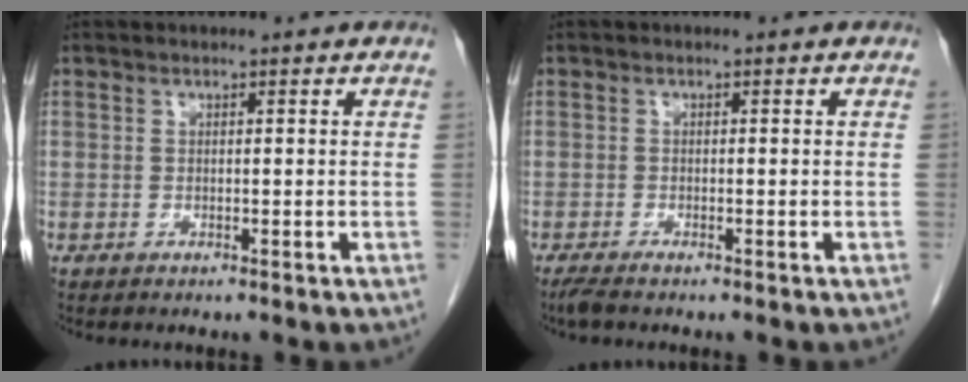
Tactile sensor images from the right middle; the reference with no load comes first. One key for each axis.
{"total": 1.8, "fx": -1.5, "fy": 0.1, "fz": 1.0, "tx": -0.023, "ty": -0.006, "tz": -0.029}